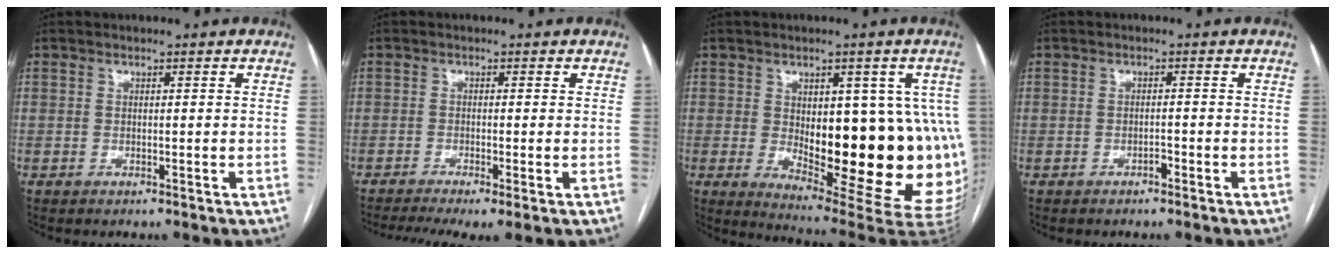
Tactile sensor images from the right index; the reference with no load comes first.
{"total": 6.4, "force": [-4.0, 1.4, 4.8], "torque": [-0.084, -0.011, -0.070]}
{"total": 19.9, "force": [-0.6, 6.3, 18.9], "torque": [-0.165, 0.003, 0.016]}
{"total": 1.0, "force": [-0.7, 0.4, 0.6], "torque": [-0.010, 0.002, -0.010]}